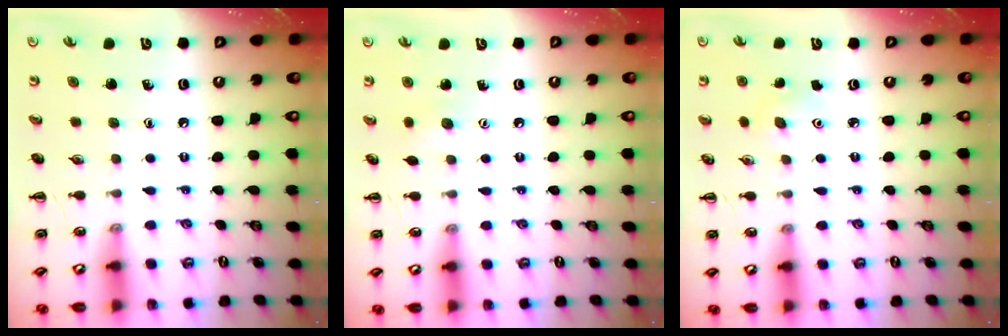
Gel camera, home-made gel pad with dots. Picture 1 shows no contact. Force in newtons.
{"total": 2.8, "press": 2.8, "slide": 0.7}
{"total": 4.1, "press": 3.9, "slide": 1.2}